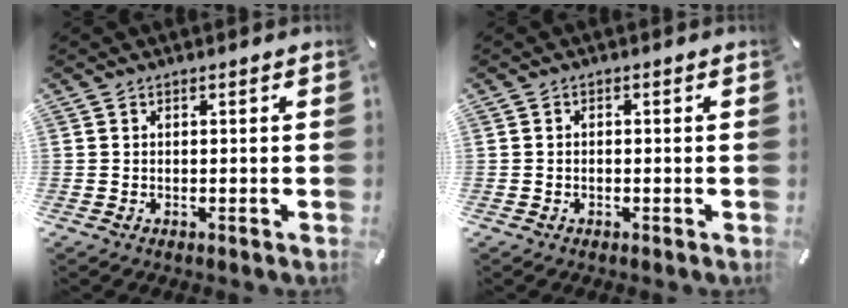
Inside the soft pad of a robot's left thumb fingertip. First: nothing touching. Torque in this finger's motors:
{"motor_torque": [-0.22, -0.22, -0.11, 0.01, -0.02]}